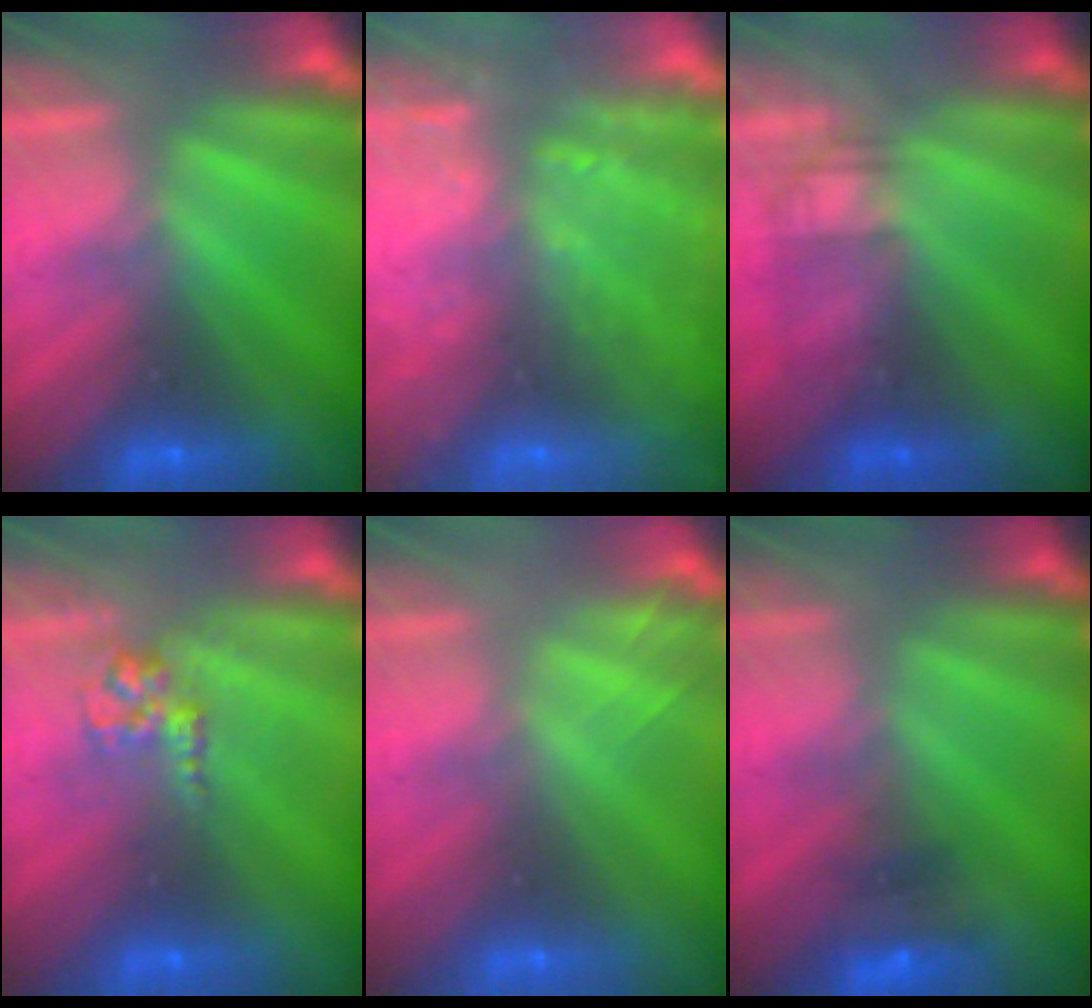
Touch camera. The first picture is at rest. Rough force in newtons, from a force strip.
{"total": 5.8}
{"total": 2.2}
{"total": 2.8}
{"total": 2.0}
{"total": 3.9}